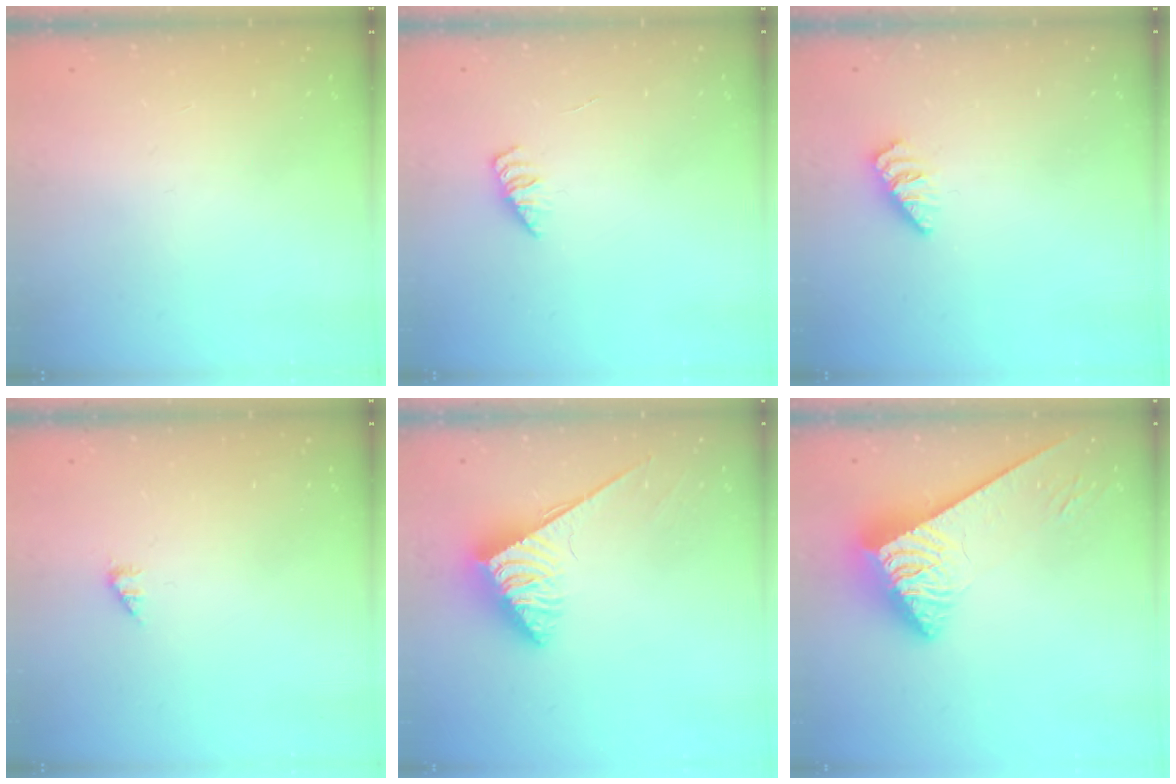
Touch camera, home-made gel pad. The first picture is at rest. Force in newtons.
{"total": 1.7, "press": 1.7, "slide": 0.3}
{"total": 0.0}
{"total": 1.4, "press": 1.4, "slide": 0.2}
{"total": 3.8, "press": 3.8, "slide": 0.3}
{"total": 4.4, "press": 4.3, "slide": 0.8}